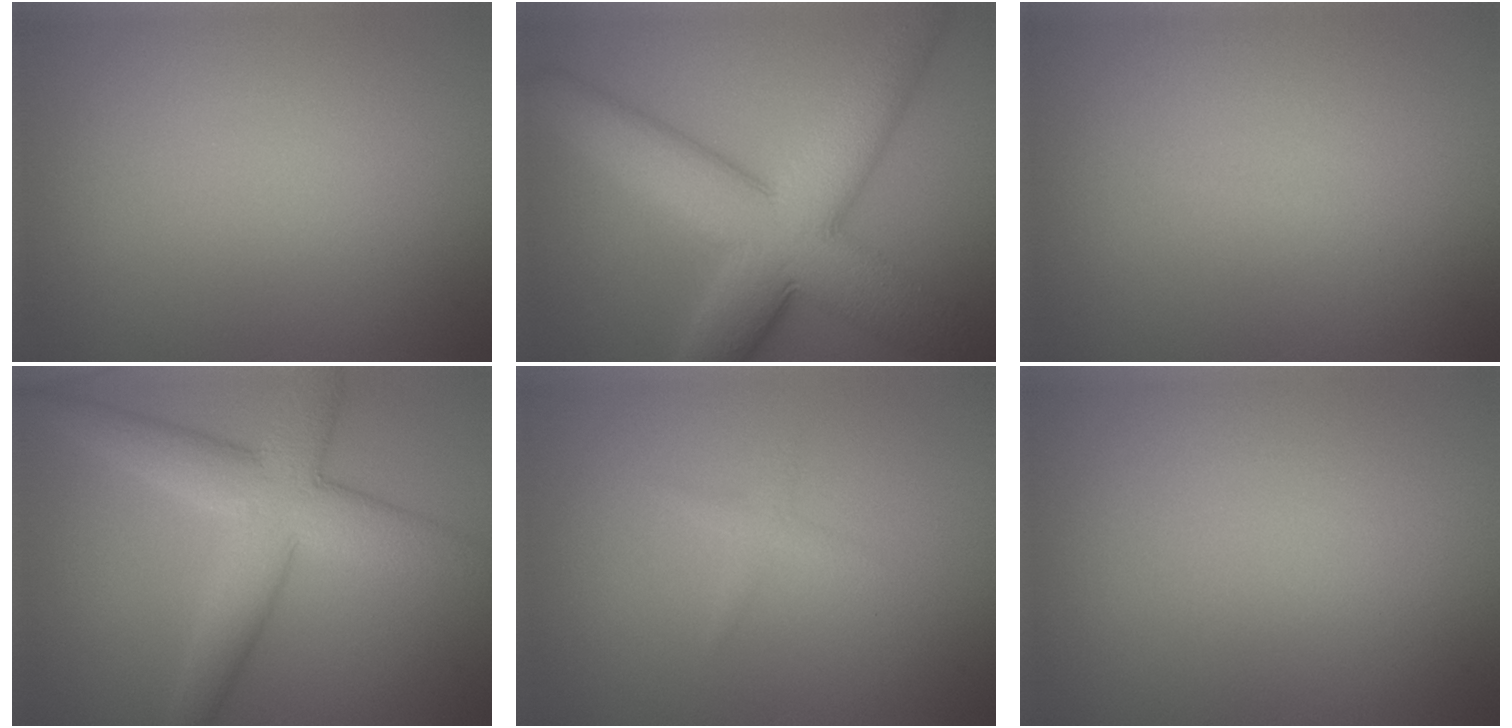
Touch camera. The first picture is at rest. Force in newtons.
{"total": 11.6, "press": 11.6, "slide": 0.3}
{"total": 0.0}
{"total": 7.0, "press": 7.0, "slide": 0.2}
{"total": 0.9, "press": 0.9, "slide": 0.1}
{"total": 0.0}